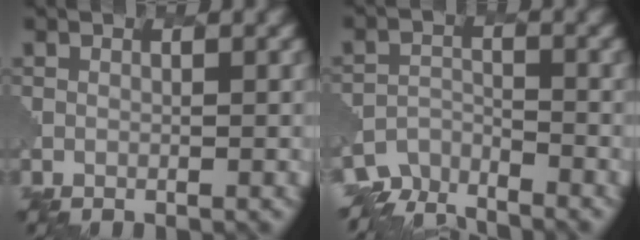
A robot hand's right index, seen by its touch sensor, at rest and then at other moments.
{"total": 4.3, "force": [-4.2, 0.6, -0.2], "torque": [-0.002, -0.011, -0.078]}